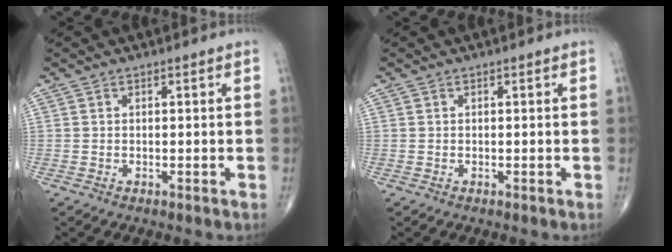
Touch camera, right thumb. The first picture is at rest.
{"total": 0.0}